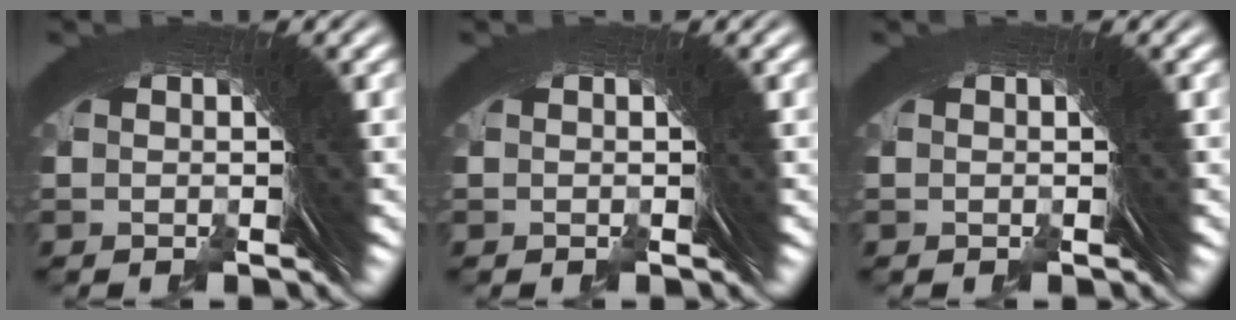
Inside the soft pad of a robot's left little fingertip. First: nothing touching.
{"total": 0.0}
{"total": 0.0}